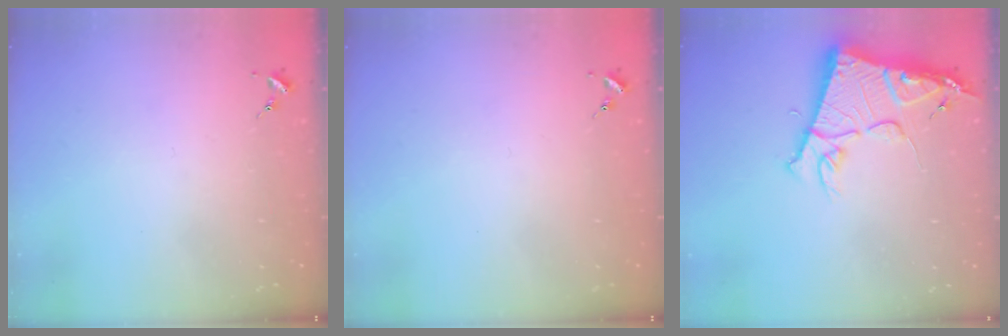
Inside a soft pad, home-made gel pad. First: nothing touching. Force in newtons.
{"total": 0.0}
{"total": 13.5, "press": 13.4, "slide": 1.3}